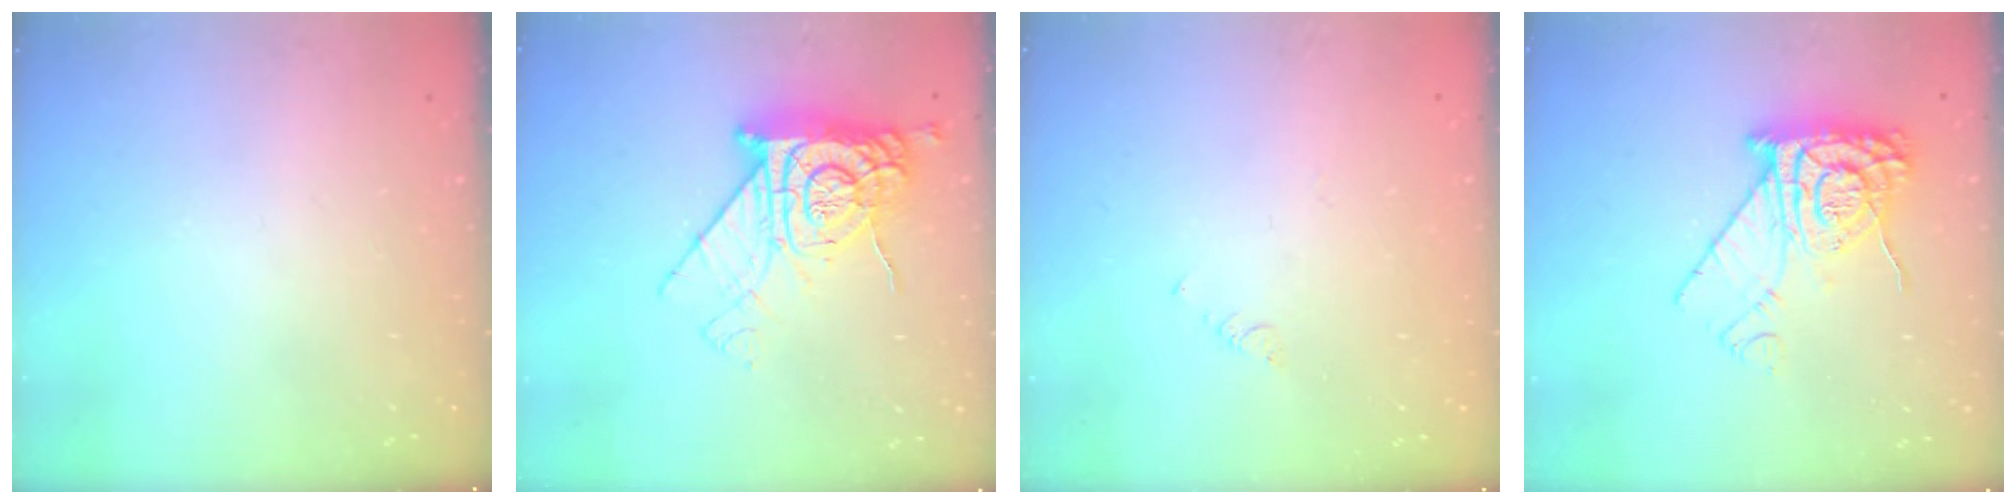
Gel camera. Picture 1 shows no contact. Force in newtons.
{"total": 13.3, "press": 13.3, "slide": 1.0}
{"total": 1.0, "press": 0.9, "slide": 0.3}
{"total": 11.2, "press": 11.2, "slide": 1.1}